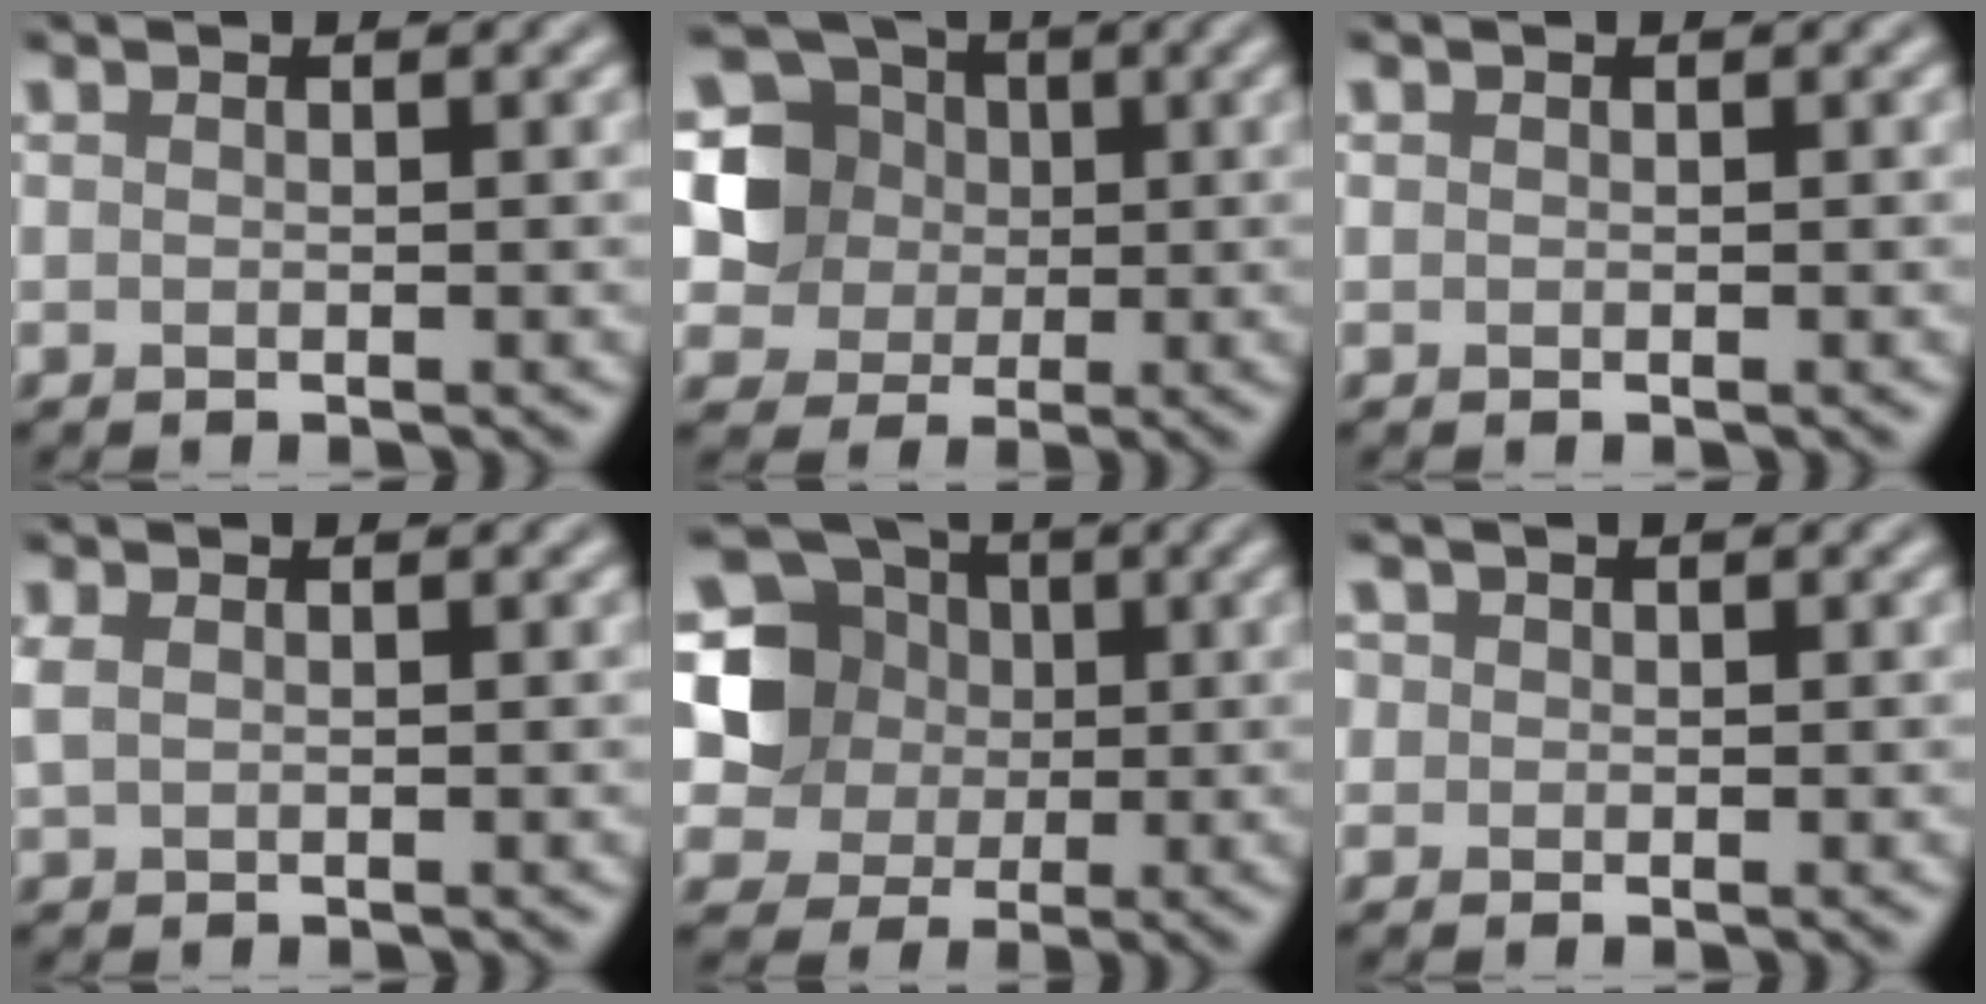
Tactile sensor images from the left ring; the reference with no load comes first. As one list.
[{"total": 5.0, "force": [0.6, 4.7, 1.7], "torque": [-0.030, 0.003, 0.009]}, {"total": 0.0}, {"total": 1.4, "force": [0.4, 0.9, 0.9], "torque": [-0.025, 0.001, 0.009]}, {"total": 7.8, "force": [1.1, 7.0, 3.3], "torque": [-0.072, 0.014, 0.003]}, {"total": 1.5, "force": [0.5, 1.3, 0.4], "torque": [-0.003, 0.007, -0.003]}]